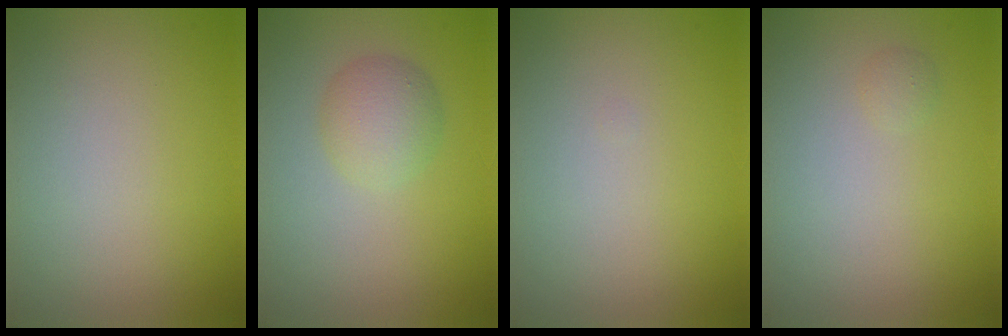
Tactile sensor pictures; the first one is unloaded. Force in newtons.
{"total": 2.9, "press": 2.9, "slide": 0.1}
{"total": 0.0}
{"total": 0.6, "press": 0.6, "slide": 0.0}